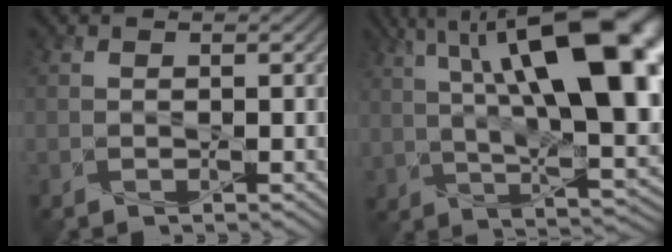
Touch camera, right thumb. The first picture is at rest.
{"total": 20.7, "force": [6.6, 9.1, 17.4], "torque": [-0.250, 0.026, 0.096]}